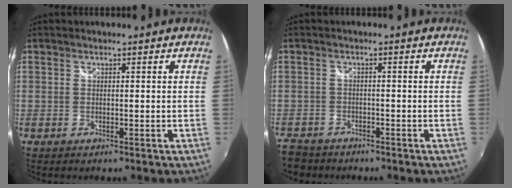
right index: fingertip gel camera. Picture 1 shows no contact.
{"total": 6.1, "force": [-4.9, 3.5, 1.0], "torque": [-0.052, -0.005, -0.091]}